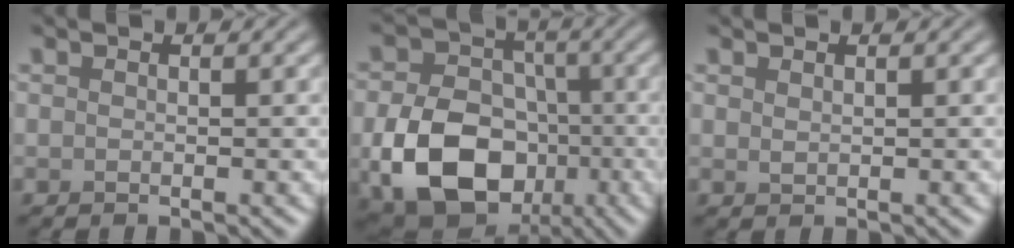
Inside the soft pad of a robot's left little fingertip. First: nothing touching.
{"total": 11.5, "force": [-3.7, 8.4, 6.9], "torque": [-0.129, -0.019, -0.066]}
{"total": 0.6, "force": [0.5, 0.3, 0.3], "torque": [-0.009, -0.002, 0.012]}